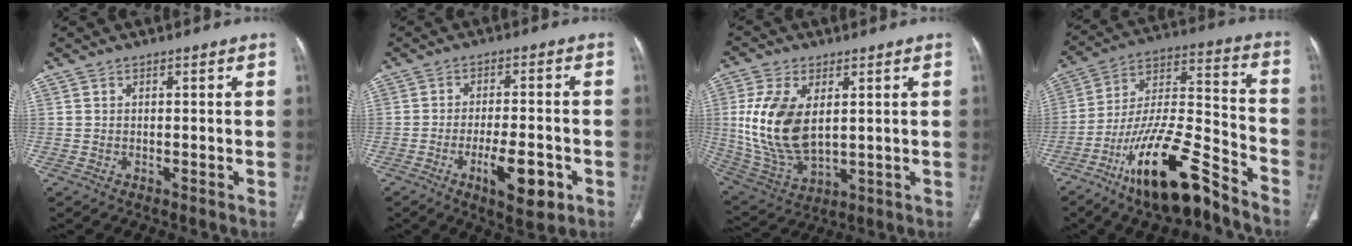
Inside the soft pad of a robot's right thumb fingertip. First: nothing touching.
{"total": 9.5, "force": [-3.8, 3.3, 8.1], "torque": [-0.124, 0.009, -0.053]}
{"total": 15.3, "force": [2.6, 8.8, 12.3], "torque": [-0.246, -0.016, 0.066]}
{"total": 20.0, "force": [-13.2, 5.8, 13.9], "torque": [-0.254, 0.083, -0.234]}